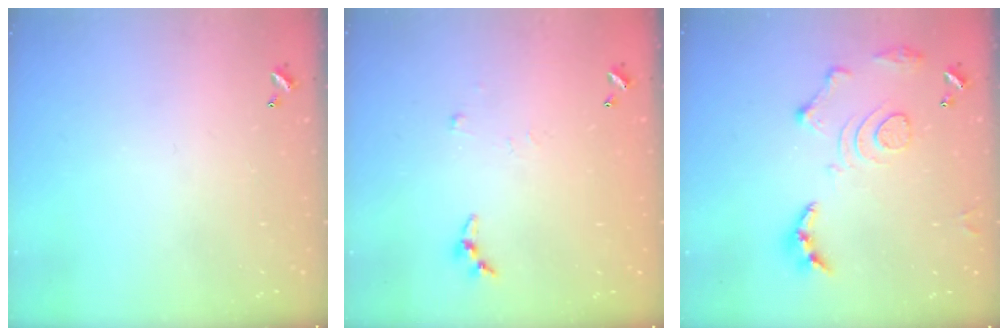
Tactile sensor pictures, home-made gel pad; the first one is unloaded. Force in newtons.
{"total": 4.3, "press": 4.3, "slide": 0.5}
{"total": 13.7, "press": 13.6, "slide": 1.4}